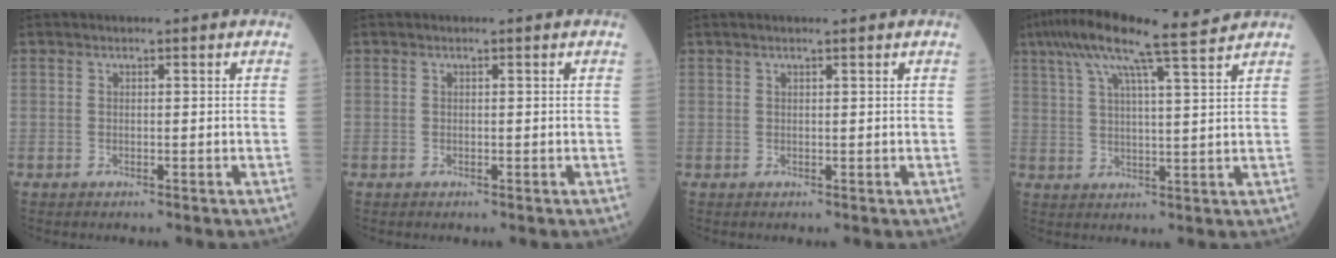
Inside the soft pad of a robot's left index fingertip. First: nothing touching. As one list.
[{"total": 0.0}, {"total": 1.8, "force": [1.3, -0.1, 1.1], "torque": [-0.018, 0.013, 0.021]}, {"total": 11.8, "force": [9.1, -0.5, 7.5], "torque": [-0.136, 0.030, 0.139]}]